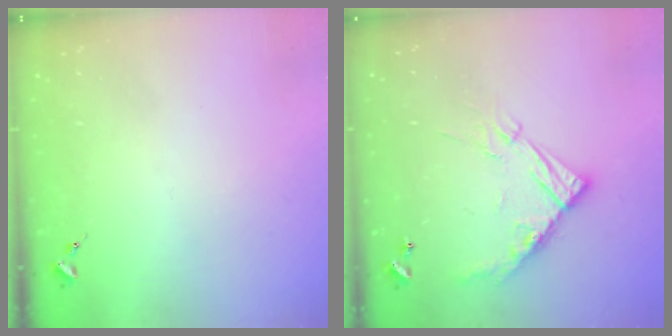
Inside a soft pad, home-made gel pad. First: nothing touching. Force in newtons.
{"total": 14.3, "press": 14.3, "slide": 1.0}